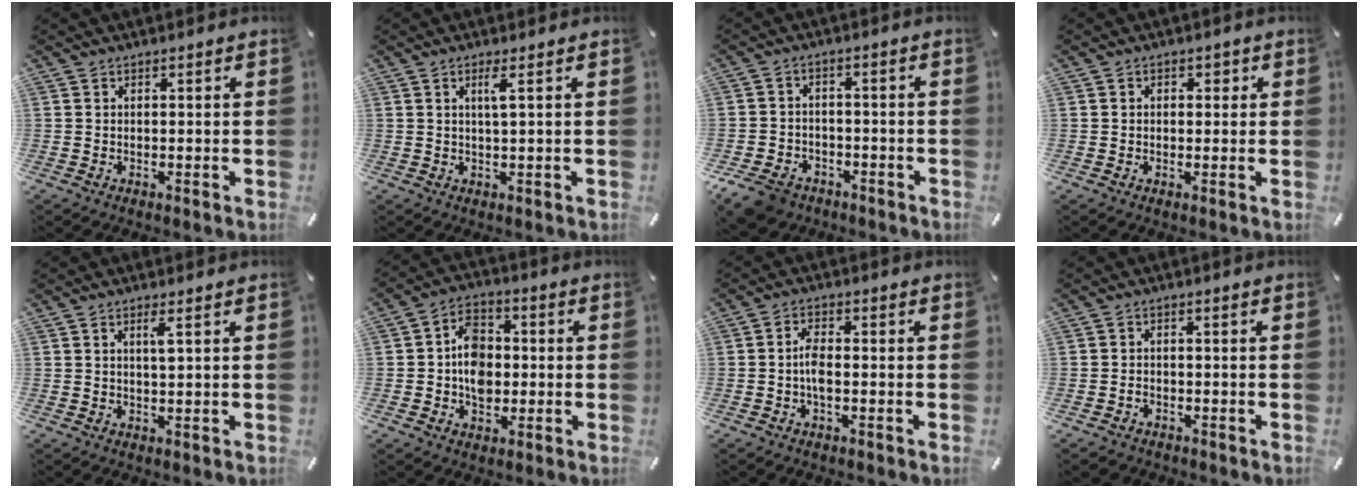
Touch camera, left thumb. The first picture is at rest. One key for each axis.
{"total": 2.8, "fx": 0.9, "fy": 0.0, "fz": 2.7, "tx": -0.055, "ty": -0.001, "tz": 0.013}
{"total": 7.2, "fx": -5.2, "fy": 4.4, "fz": 2.3, "tx": -0.057, "ty": 0.023, "tz": -0.100}
{"total": 1.6, "fx": 0.0, "fy": 1.5, "fz": 0.7, "tx": -0.009, "ty": 0.005, "tz": -0.006}
{"total": 2.5, "fx": 0.8, "fy": 0.2, "fz": 2.4, "tx": -0.041, "ty": -0.003, "tz": 0.009}
{"total": 9.2, "fx": -1.0, "fy": 7.4, "fz": 5.4, "tx": -0.098, "ty": 0.017, "tz": -0.014}
{"total": 4.1, "fx": -0.9, "fy": 1.7, "fz": 3.7, "tx": -0.072, "ty": 0.005, "tz": -0.018}
{"total": 2.2, "fx": -1.3, "fy": 1.5, "fz": 0.8, "tx": -0.016, "ty": 0.007, "tz": -0.027}